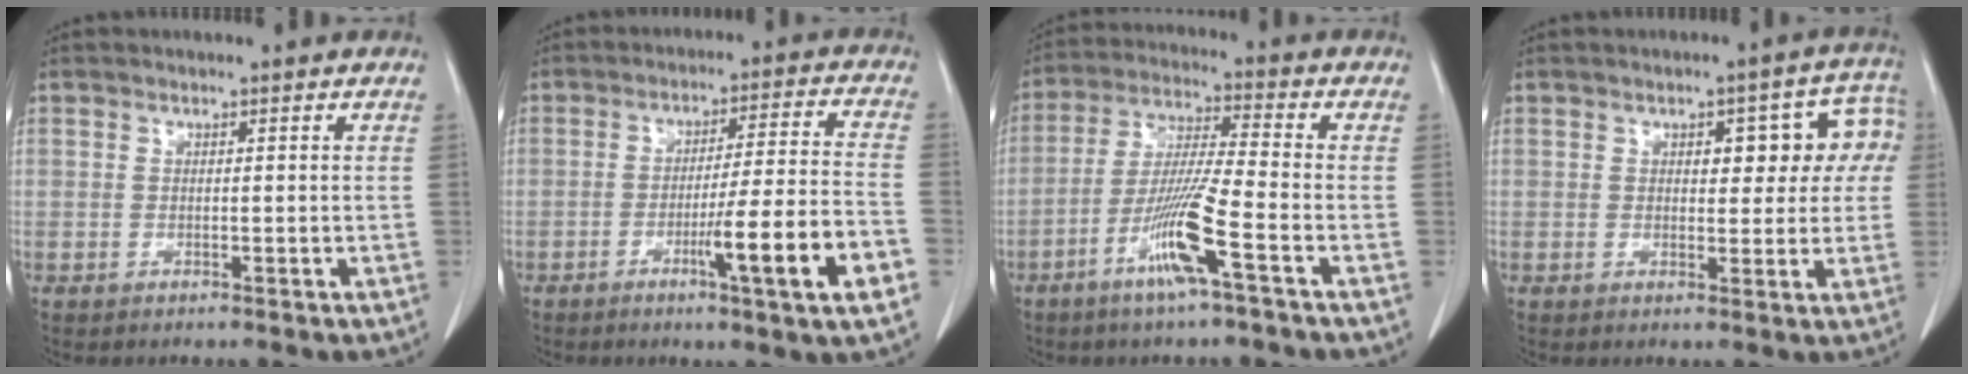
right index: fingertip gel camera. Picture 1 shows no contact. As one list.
[{"total": 13.1, "force": [-5.2, -0.7, 12.0], "torque": [-0.184, -0.010, -0.080]}, {"total": 10.3, "force": [-4.9, -0.5, 9.1], "torque": [-0.179, -0.010, -0.098]}, {"total": 8.3, "force": [2.1, 3.9, 7.0], "torque": [-0.066, 0.035, 0.023]}]